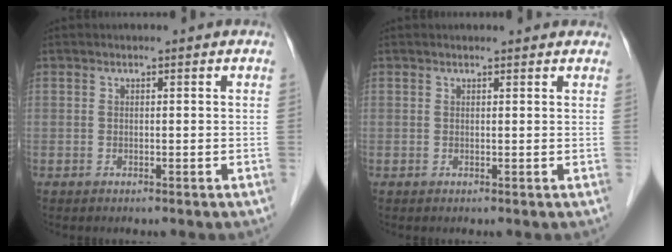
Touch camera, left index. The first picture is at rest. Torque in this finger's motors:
{"motor_torque": [0.23, -0.13, -0.04, -0.01]}